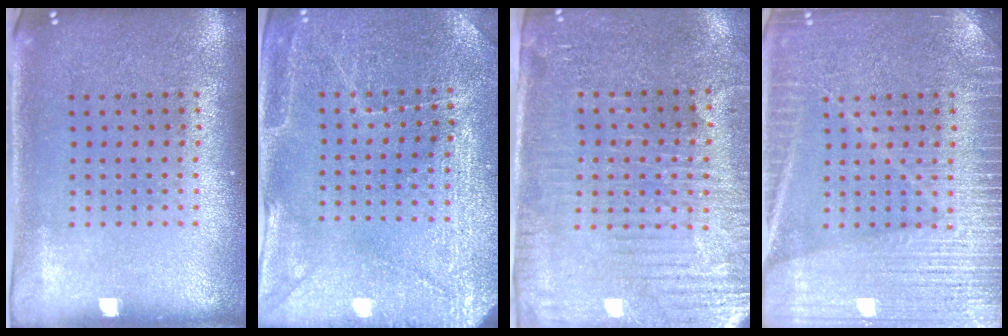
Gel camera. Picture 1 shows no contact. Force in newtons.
{"total": 2.9, "press": 2.9, "slide": 0.2}
{"total": 3.5, "press": 3.3, "slide": 1.2}
{"total": 5.6, "press": 5.5, "slide": 0.9}